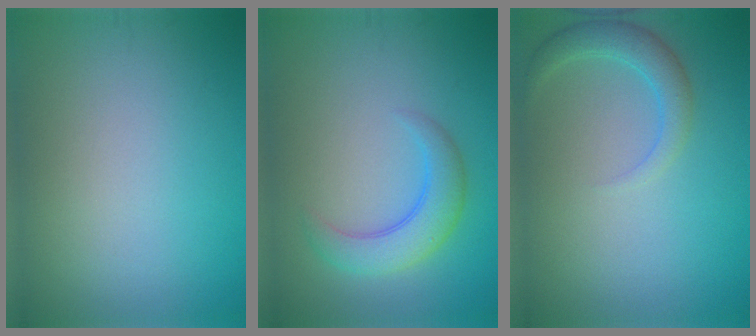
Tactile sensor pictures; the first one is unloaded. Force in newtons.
{"total": 3.7, "press": 3.7, "slide": 0.1}
{"total": 2.4, "press": 2.4, "slide": 0.2}